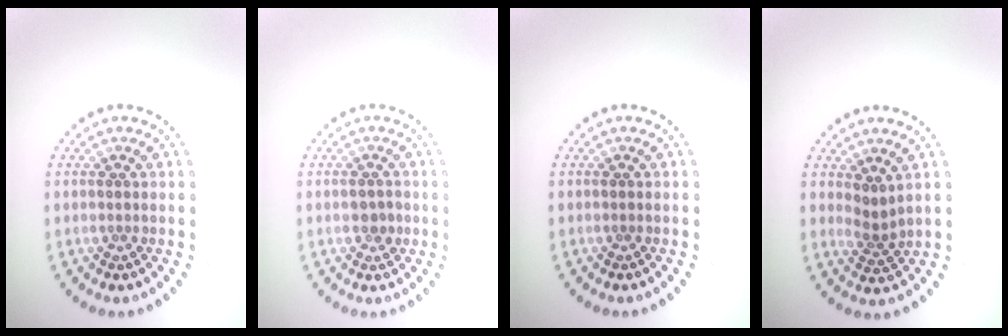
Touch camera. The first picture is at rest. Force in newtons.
{"total": 1.5, "press": 1.5, "slide": 0.3}
{"total": 0.0}
{"total": 1.9, "press": 1.2, "slide": 1.4}